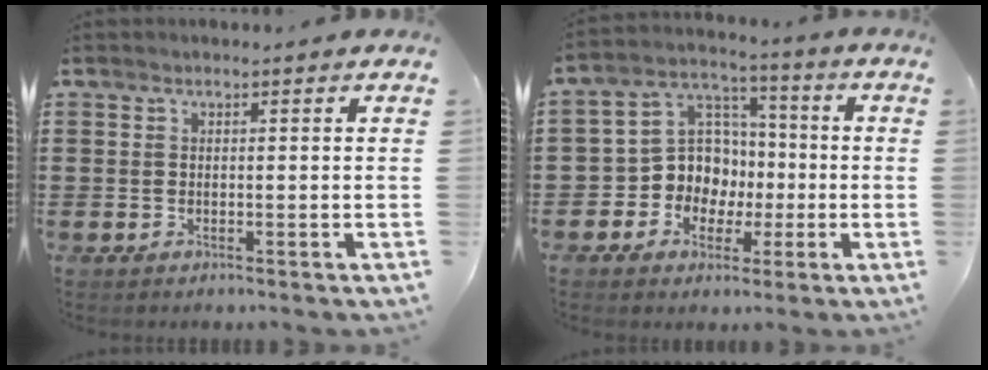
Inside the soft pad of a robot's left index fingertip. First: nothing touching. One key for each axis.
{"total": 8.9, "fx": -1.5, "fy": 8.4, "fz": 2.5, "tx": -0.090, "ty": 0.004, "tz": -0.026}